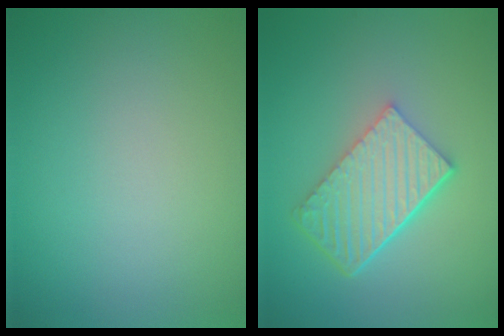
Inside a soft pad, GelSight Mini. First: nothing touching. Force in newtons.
{"total": 6.2, "press": 4.2, "slide": 4.6}